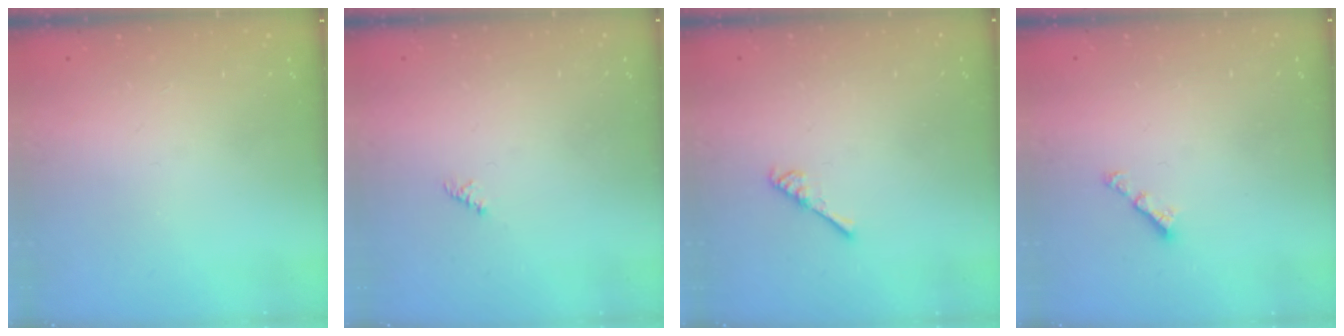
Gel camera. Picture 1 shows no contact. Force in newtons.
{"total": 1.1, "press": 1.1, "slide": 0.3}
{"total": 2.7, "press": 2.6, "slide": 0.4}
{"total": 3.0, "press": 2.9, "slide": 0.5}